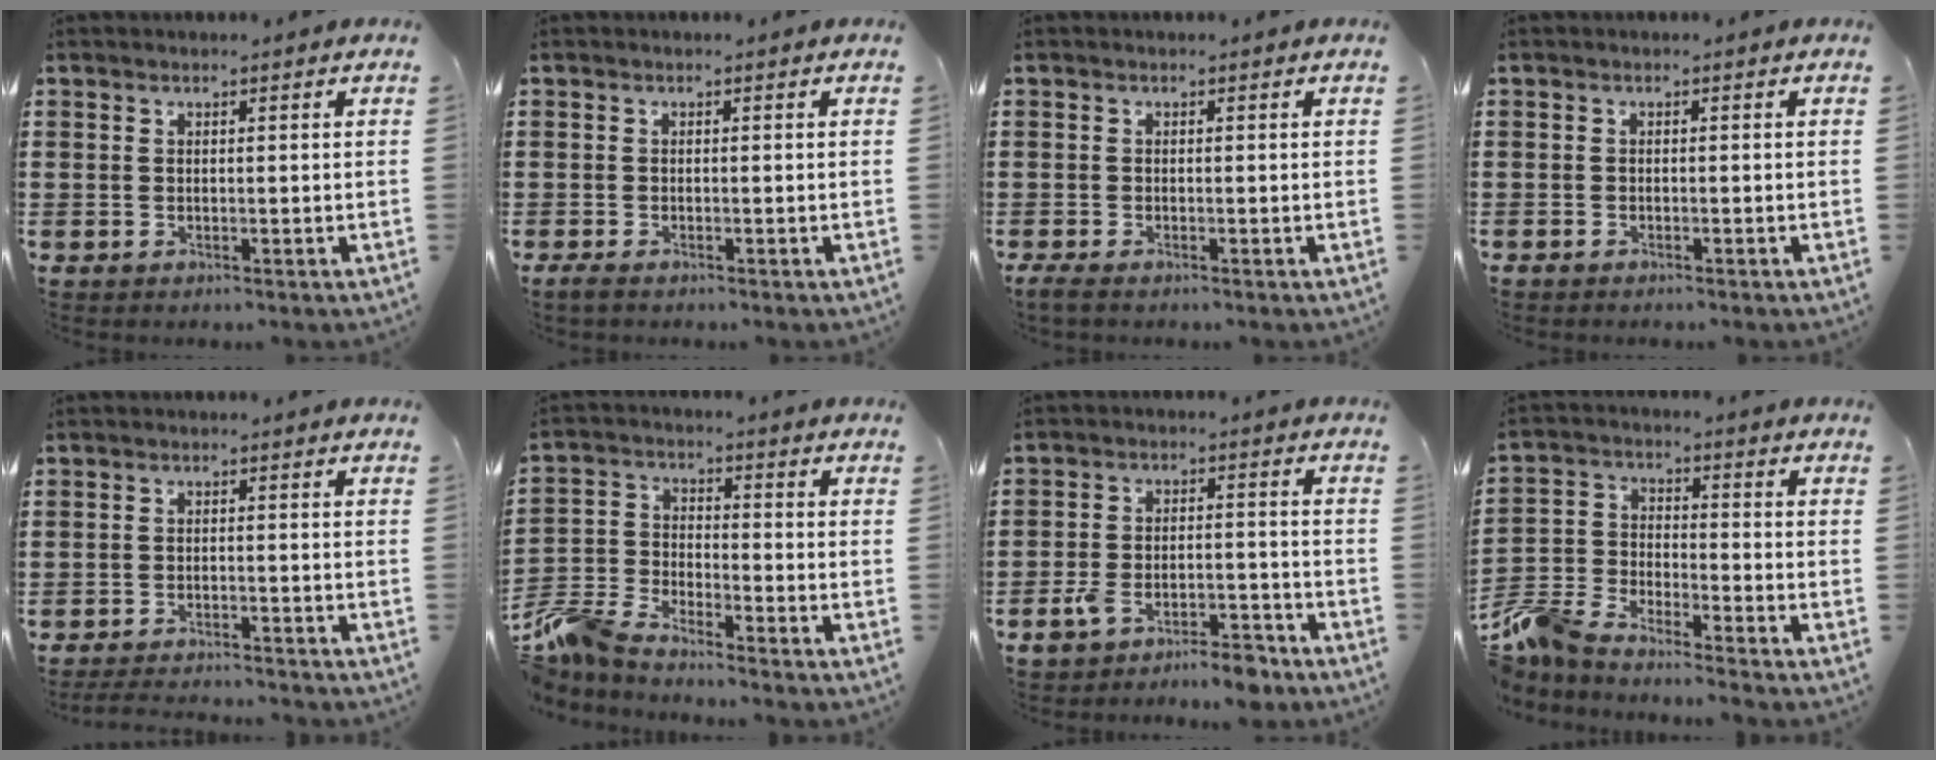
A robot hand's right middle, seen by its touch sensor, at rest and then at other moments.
{"total": 0.8, "force": [-0.6, 0.2, 0.5], "torque": [-0.012, -0.006, -0.011]}
{"total": 1.0, "force": [-0.8, 0.1, 0.7], "torque": [-0.021, -0.009, -0.015]}
{"total": 0.7, "force": [-0.7, 0.1, 0.0], "torque": [-0.002, 0.000, -0.015]}
{"total": 2.8, "force": [-2.7, 0.0, 0.5], "torque": [-0.010, -0.001, -0.055]}
{"total": 6.6, "force": [-6.1, 1.3, 2.2], "torque": [-0.073, -0.005, -0.127]}
{"total": 6.1, "force": [-5.6, 1.0, 2.0], "torque": [-0.046, 0.005, -0.113]}
{"total": 6.7, "force": [-6.4, 1.1, 1.5], "torque": [-0.053, 0.003, -0.134]}